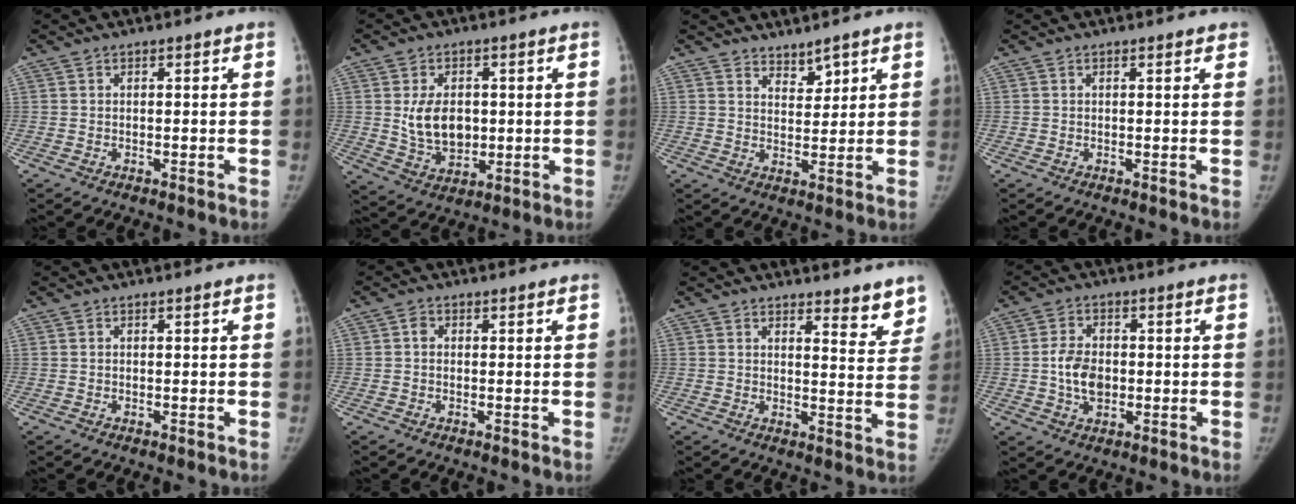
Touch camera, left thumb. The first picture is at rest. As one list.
[{"total": 9.7, "force": [0.8, 6.9, 6.8], "torque": [-0.085, -0.011, 0.025]}, {"total": 3.5, "force": [3.0, 1.5, 1.0], "torque": [0.001, -0.026, 0.055]}, {"total": 1.0, "force": [0.8, 0.3, 0.6], "torque": [-0.005, 0.000, 0.008]}, {"total": 0.0}, {"total": 1.5, "force": [0.1, 1.2, 0.8], "torque": [-0.008, 0.004, -0.003]}, {"total": 6.3, "force": [5.2, 1.9, 3.0], "torque": [-0.007, -0.040, 0.059]}, {"total": 6.8, "force": [-0.5, 4.7, 4.9], "torque": [-0.079, 0.006, -0.010]}]